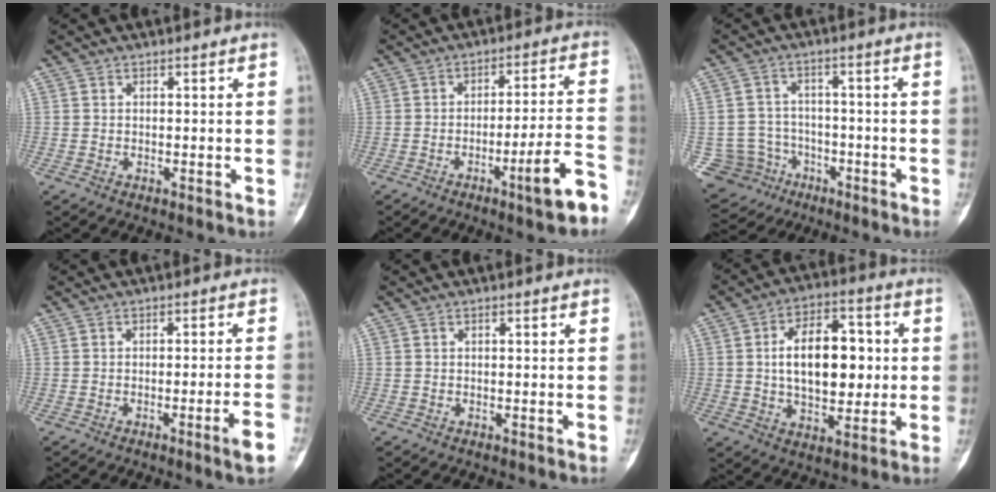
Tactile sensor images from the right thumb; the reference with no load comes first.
{"total": 10.3, "force": [-5.7, 0.8, 8.5], "torque": [-0.117, 0.035, -0.083]}
{"total": 9.8, "force": [-4.0, 8.7, 1.7], "torque": [-0.034, 0.046, -0.050]}
{"total": 4.3, "force": [-2.2, -0.1, 3.7], "torque": [-0.058, 0.008, -0.033]}
{"total": 0.0}
{"total": 15.8, "force": [1.4, 9.2, 12.8], "torque": [-0.163, 0.014, 0.021]}